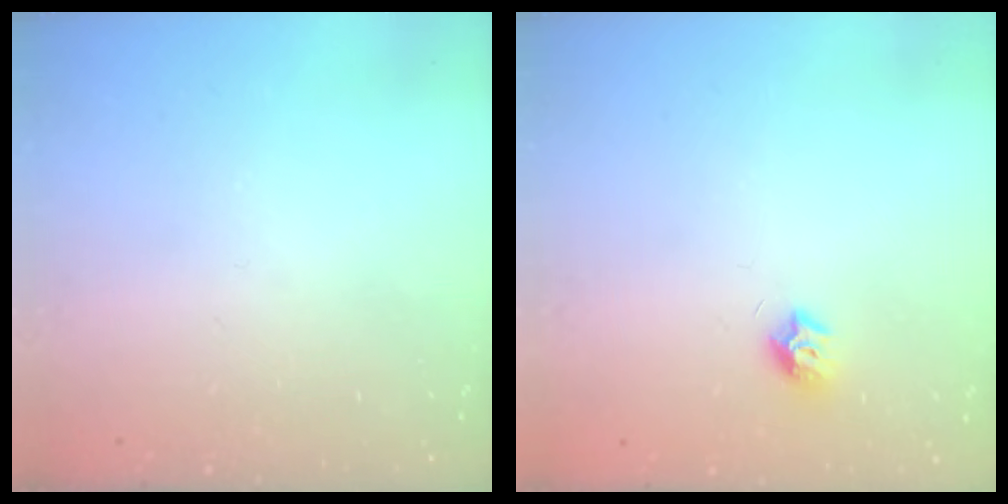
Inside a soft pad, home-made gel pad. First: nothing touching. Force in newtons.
{"total": 7.6, "press": 7.6, "slide": 0.7}